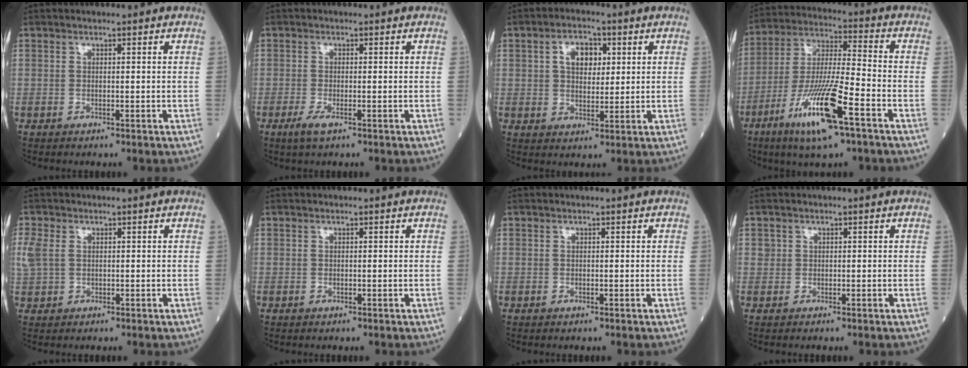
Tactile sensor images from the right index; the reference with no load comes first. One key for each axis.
{"total": 2.2, "fx": -1.2, "fy": 0.4, "fz": 1.8, "tx": -0.039, "ty": -0.005, "tz": -0.024}
{"total": 5.5, "fx": 1.7, "fy": 3.4, "fz": 4.0, "tx": -0.068, "ty": 0.013, "tz": 0.029}
{"total": 15.0, "fx": -7.6, "fy": 1.3, "fz": 12.9, "tx": -0.255, "ty": -0.023, "tz": -0.138}
{"total": 3.1, "fx": 0.6, "fy": 2.2, "fz": 2.1, "tx": -0.080, "ty": 0.015, "tz": 0.017}
{"total": 0.0}
{"total": 0.0}
{"total": 0.6, "fx": 0.2, "fy": 0.5, "fz": 0.0, "tx": 0.006, "ty": 0.005, "tz": 0.003}